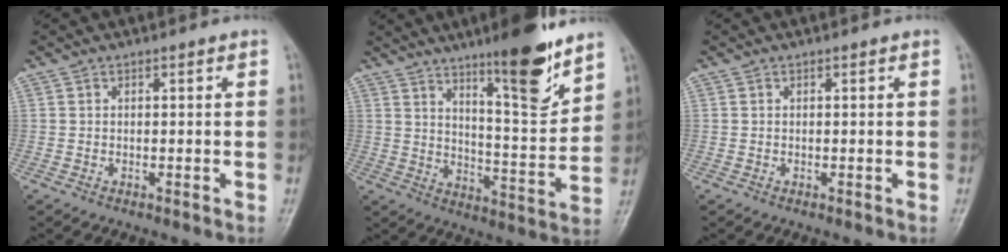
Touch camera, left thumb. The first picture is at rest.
{"total": 14.9, "force": [10.1, 3.0, 10.5], "torque": [-0.131, -0.075, 0.162]}
{"total": 0.0}